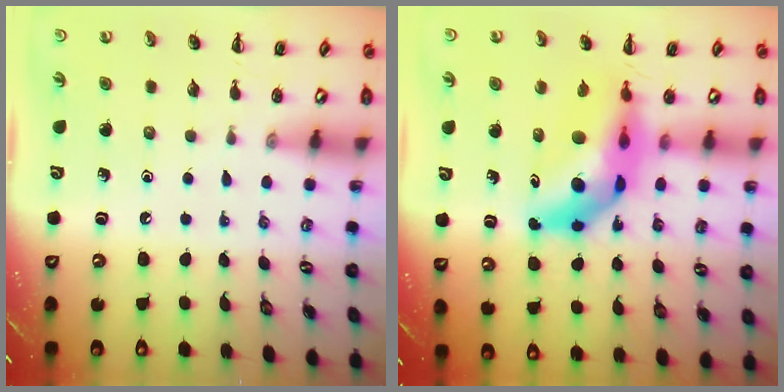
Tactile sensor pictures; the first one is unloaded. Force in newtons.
{"total": 12.8, "press": 12.2, "slide": 4.0}